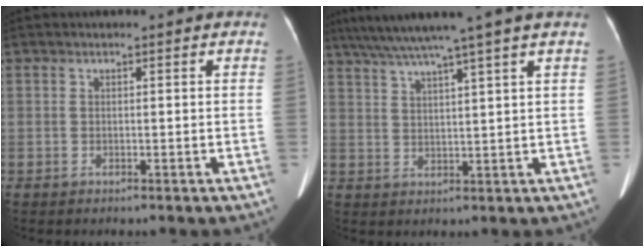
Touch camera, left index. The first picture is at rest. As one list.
[{"total": 10.7, "force": [8.6, -2.2, 5.9], "torque": [-0.099, 0.016, 0.131]}]